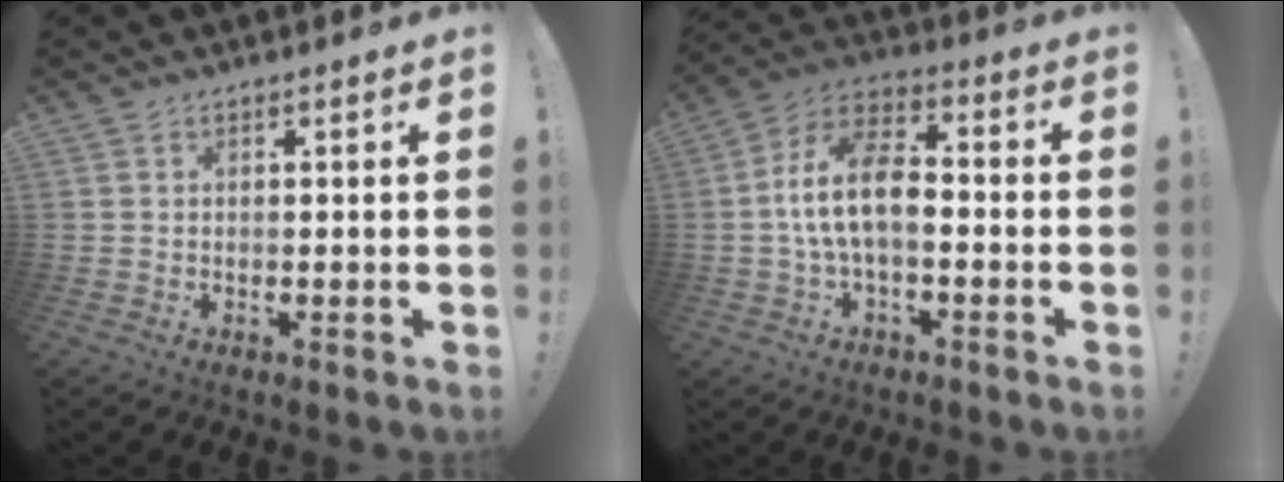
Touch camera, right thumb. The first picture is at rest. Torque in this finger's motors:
{"motor_torque": [1.53, 1.65, 1.20, -0.79, 0.12]}